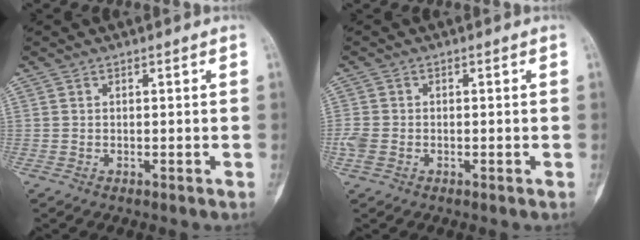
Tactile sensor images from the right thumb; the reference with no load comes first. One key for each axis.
{"total": 3.0, "fx": -1.0, "fy": 2.1, "fz": 1.8, "tx": -0.054, "ty": 0.001, "tz": -0.020}